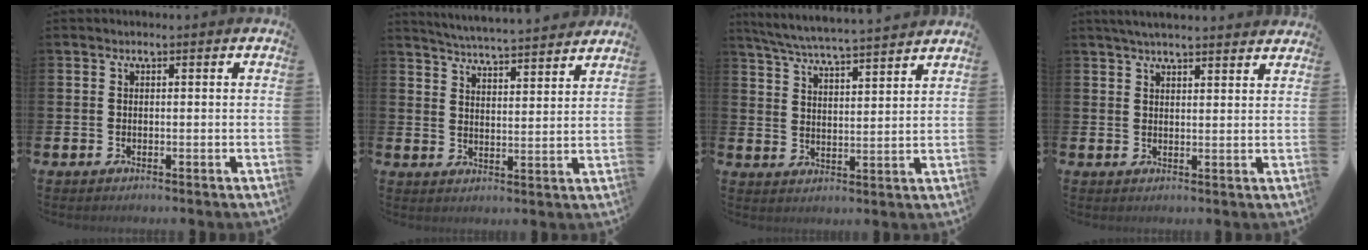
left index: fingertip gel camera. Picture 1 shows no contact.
{"total": 5.2, "force": [5.2, -0.3, 0.4], "torque": [-0.025, -0.042, 0.090]}
{"total": 6.1, "force": [5.9, -0.1, 1.4], "torque": [-0.054, -0.040, 0.103]}
{"total": 3.7, "force": [3.5, 0.3, 1.1], "torque": [-0.027, -0.009, 0.065]}